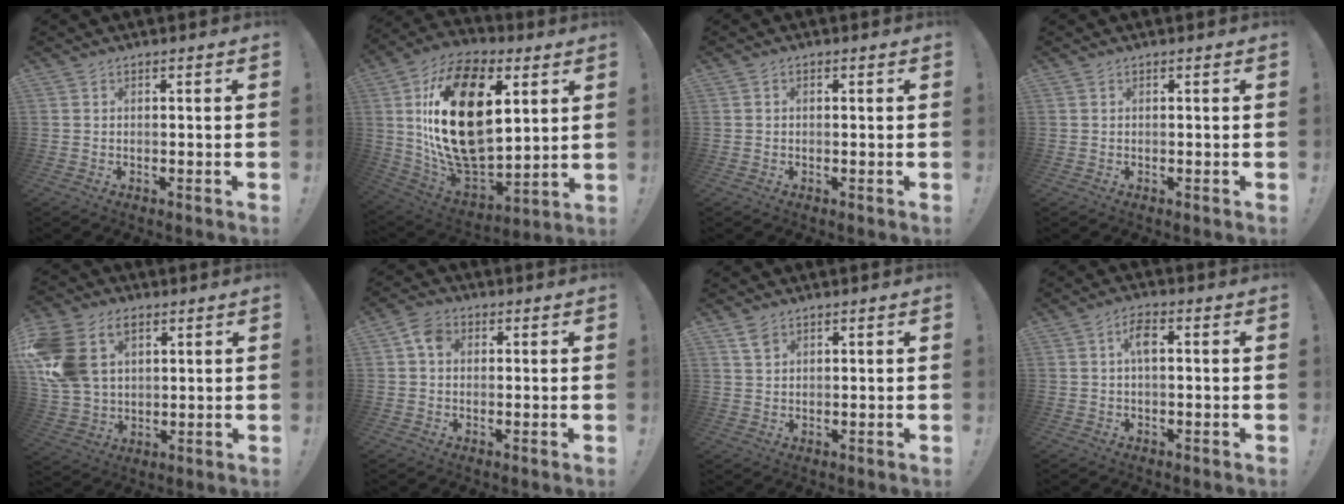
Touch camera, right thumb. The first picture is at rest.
{"total": 29.2, "force": [6.5, 17.1, 22.7], "torque": [-0.452, -0.031, 0.116]}
{"total": 0.7, "force": [-0.1, 0.6, 0.4], "torque": [-0.012, 0.005, -0.002]}
{"total": 0.0}
{"total": 16.8, "force": [6.7, 11.8, 10.0], "torque": [-0.200, -0.023, 0.130]}
{"total": 5.7, "force": [1.4, 4.2, 3.5], "torque": [-0.056, 0.005, 0.027]}
{"total": 3.3, "force": [2.2, 1.7, 1.8], "torque": [-0.022, -0.011, 0.039]}
{"total": 4.5, "force": [0.8, 2.0, 4.0], "torque": [-0.070, 0.010, 0.009]}